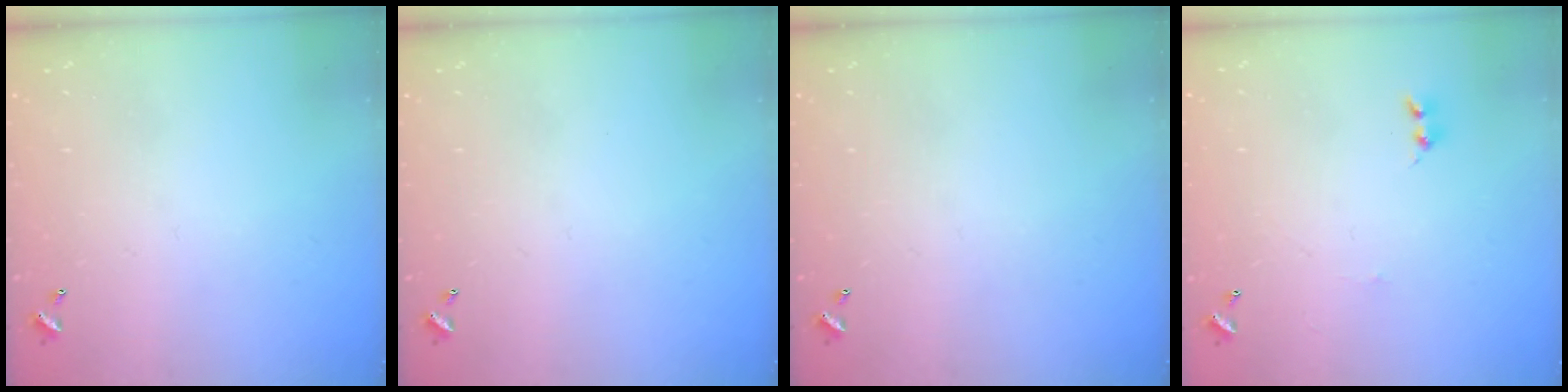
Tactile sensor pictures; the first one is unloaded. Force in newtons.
{"total": 0.0}
{"total": 0.0}
{"total": 0.0}